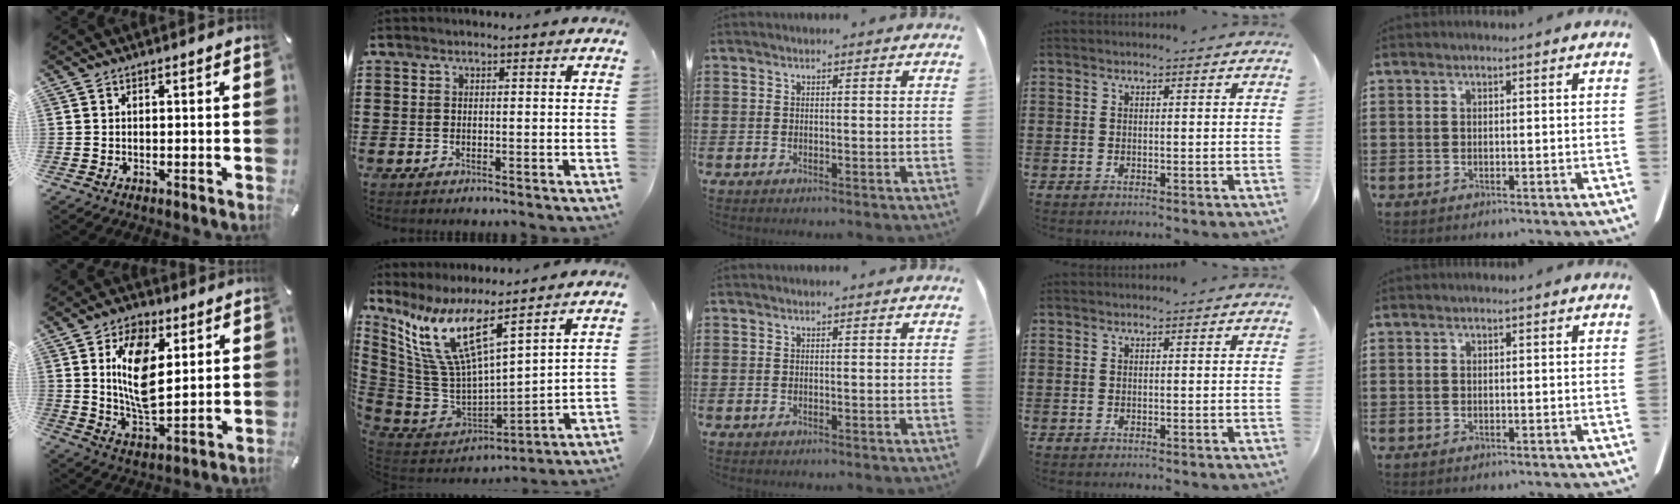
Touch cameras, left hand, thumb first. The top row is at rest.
{"thumb": {"total": 12.8, "force": [4.3, 7.5, 9.4], "torque": [-0.188, -0.001, 0.076]}, "index": {"total": 12.3, "force": [7.1, 3.4, 9.4], "torque": [-0.231, -0.056, 0.121]}}